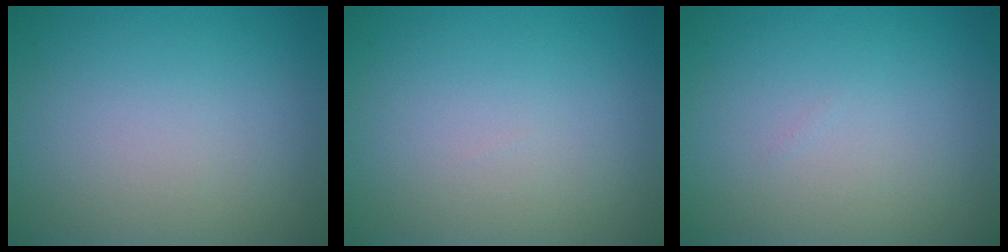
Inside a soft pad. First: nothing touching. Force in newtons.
{"total": 0.0}
{"total": 0.0}